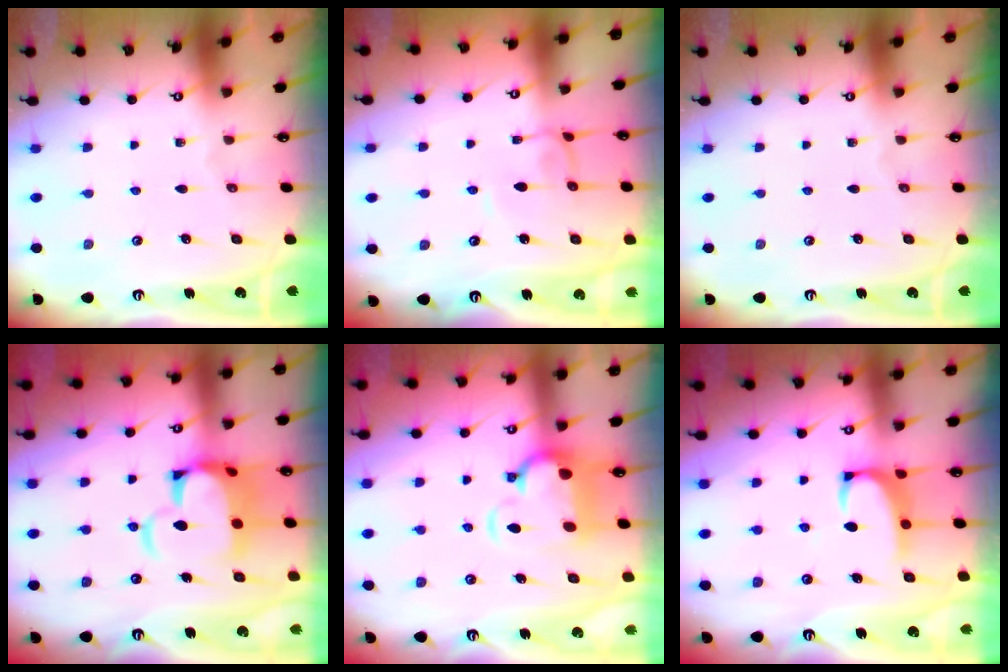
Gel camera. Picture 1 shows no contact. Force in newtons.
{"total": 2.1, "press": 2.1, "slide": 0.3}
{"total": 0.0}
{"total": 8.6, "press": 8.4, "slide": 1.7}
{"total": 4.3, "press": 4.0, "slide": 1.5}
{"total": 2.5, "press": 2.4, "slide": 0.7}